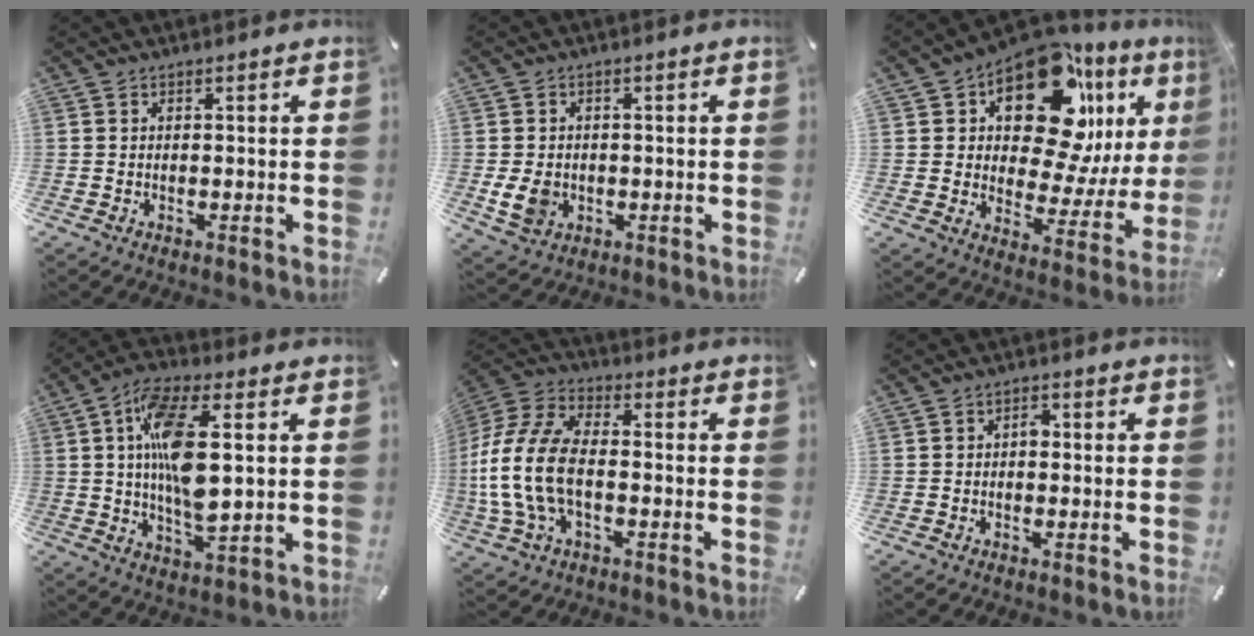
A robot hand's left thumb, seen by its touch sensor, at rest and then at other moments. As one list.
[{"total": 5.8, "force": [-0.8, 4.6, 3.3], "torque": [-0.069, 0.000, -0.015]}, {"total": 19.9, "force": [11.3, 10.6, 12.5], "torque": [-0.190, -0.085, 0.190]}, {"total": 14.3, "force": [2.2, 5.6, 13.0], "torque": [-0.255, -0.006, 0.031]}, {"total": 14.9, "force": [-3.0, 8.8, 11.6], "torque": [-0.260, 0.002, -0.058]}, {"total": 2.3, "force": [-0.1, 1.5, 1.7], "torque": [-0.028, 0.005, -0.006]}]